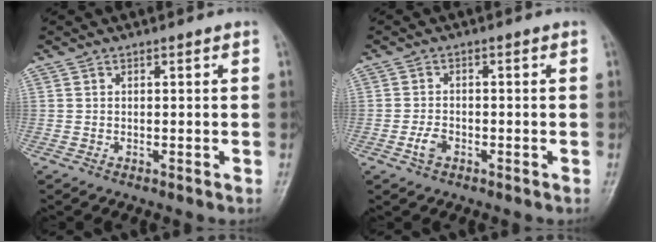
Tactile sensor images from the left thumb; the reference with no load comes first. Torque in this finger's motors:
{"motor_torque": [0.02, 0.12, 0.27, 0.05, 0.03]}